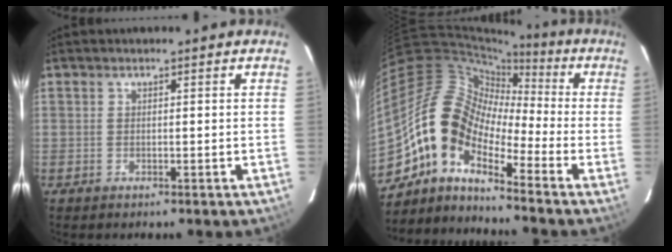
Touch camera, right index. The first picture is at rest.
{"total": 12.4, "force": [-6.5, 6.2, 8.6], "torque": [-0.142, 0.016, -0.144]}